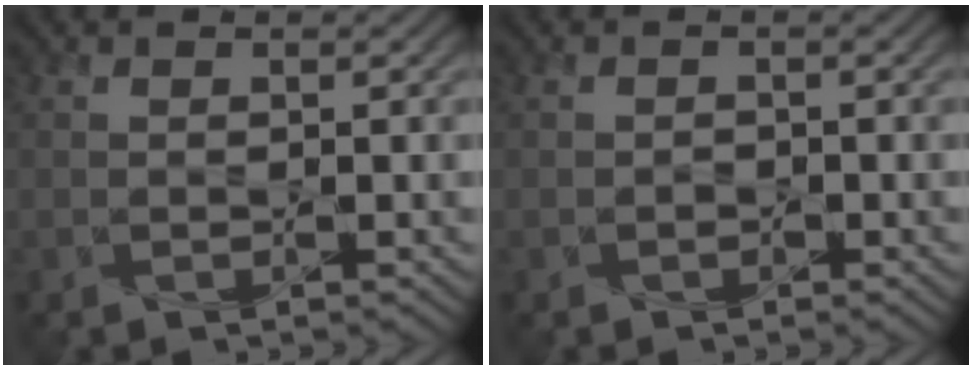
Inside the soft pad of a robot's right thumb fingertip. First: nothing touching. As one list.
[{"total": 0.9, "force": [-0.6, 0.6, 0.1], "torque": [-0.001, -0.003, -0.009]}]